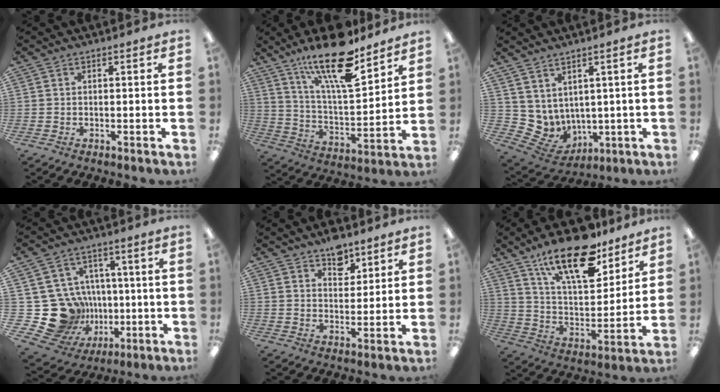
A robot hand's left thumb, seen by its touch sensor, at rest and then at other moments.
{"total": 21.3, "force": [15.0, 6.6, 13.6], "torque": [-0.236, -0.085, 0.250]}
{"total": 5.3, "force": [2.6, 4.5, 0.9], "torque": [-0.049, -0.032, 0.064]}
{"total": 19.1, "force": [-2.3, 17.6, 7.0], "torque": [-0.146, 0.000, 0.004]}
{"total": 7.0, "force": [5.1, 3.9, 2.8], "torque": [-0.023, -0.027, 0.086]}
{"total": 20.8, "force": [14.3, 8.4, 12.6], "torque": [-0.209, -0.079, 0.244]}